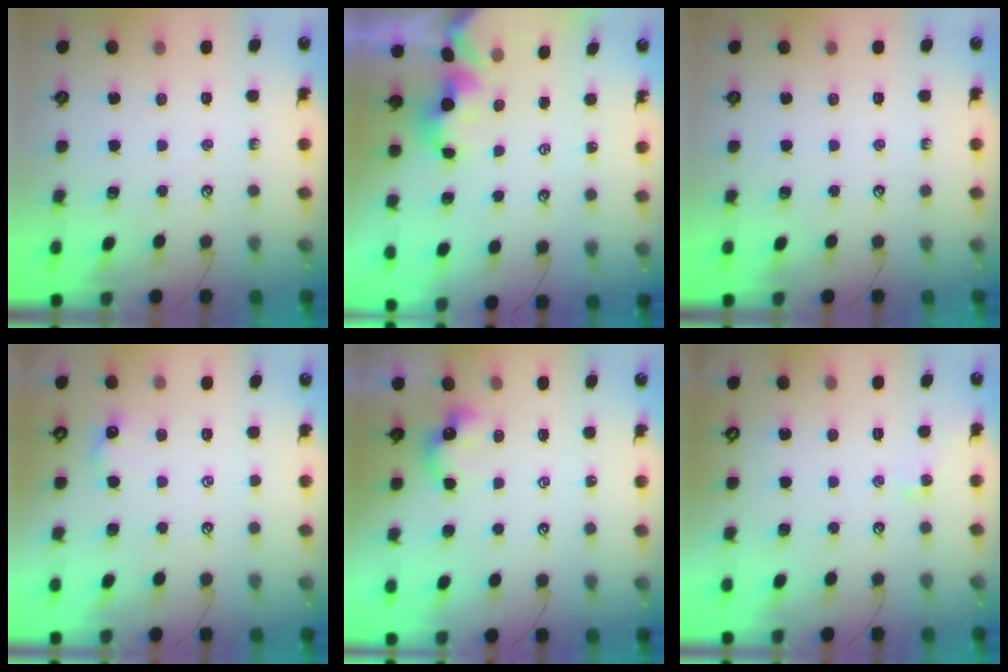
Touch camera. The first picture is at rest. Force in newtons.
{"total": 1.5, "press": 1.5, "slide": 0.3}
{"total": 0.0}
{"total": 0.8, "press": 0.6, "slide": 0.5}
{"total": 1.8, "press": 1.7, "slide": 0.5}
{"total": 1.0, "press": 1.0, "slide": 0.3}